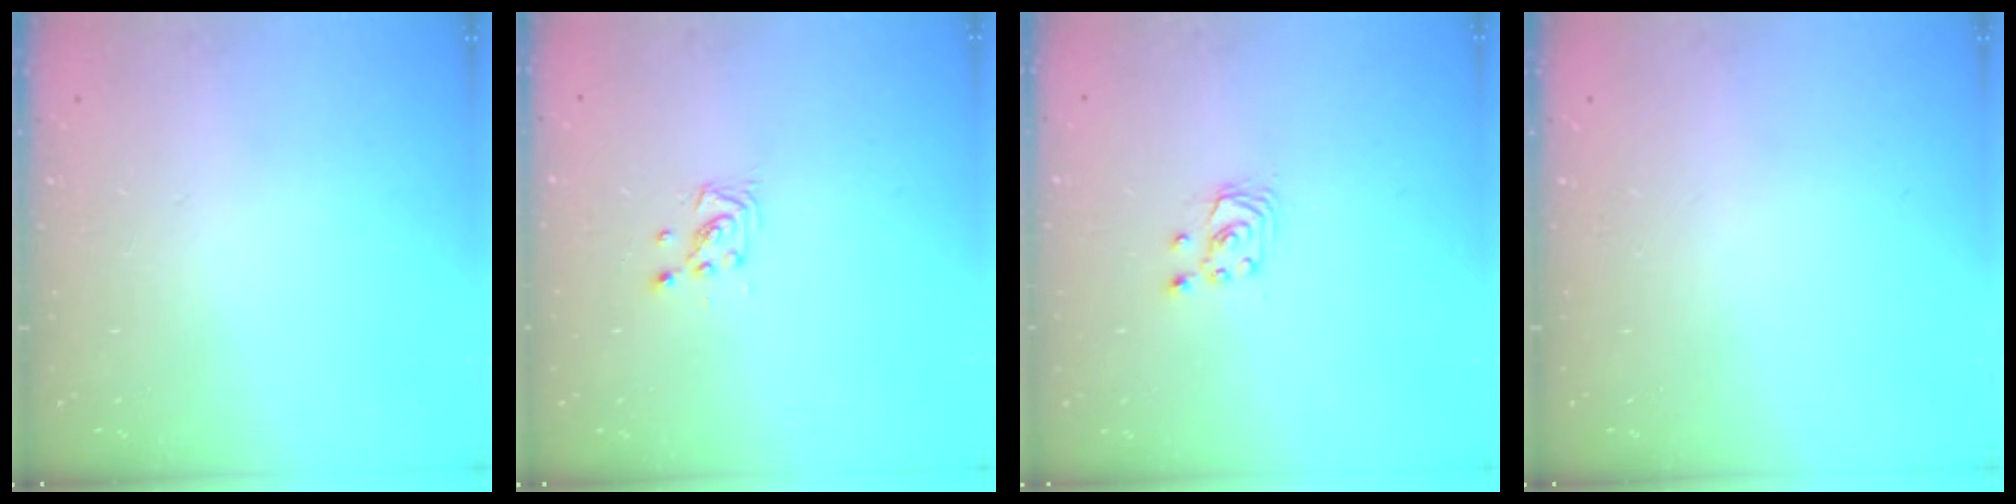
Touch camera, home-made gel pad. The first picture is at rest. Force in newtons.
{"total": 2.9, "press": 2.9, "slide": 0.3}
{"total": 2.5, "press": 2.5, "slide": 0.3}
{"total": 0.0}